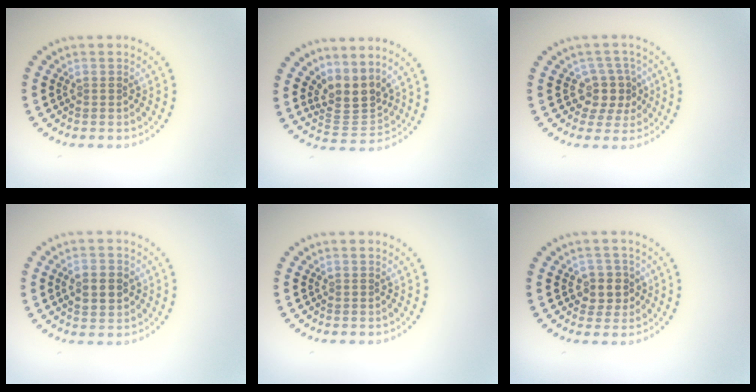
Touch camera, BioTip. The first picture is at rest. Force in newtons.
{"total": 3.3, "press": 2.6, "slide": 2.1}
{"total": 2.9, "press": 2.3, "slide": 1.8}
{"total": 3.0, "press": 3.0, "slide": 0.2}
{"total": 0.0}
{"total": 2.3, "press": 2.1, "slide": 0.9}